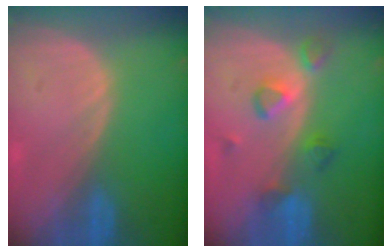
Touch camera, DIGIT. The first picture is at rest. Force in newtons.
{"total": 4.8, "press": 4.8, "slide": 0.7}